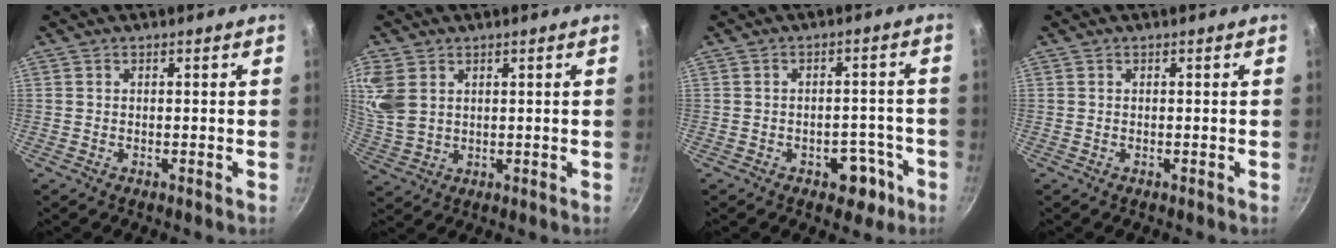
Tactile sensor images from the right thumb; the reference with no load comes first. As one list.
[{"total": 7.7, "force": [2.4, 5.4, 5.0], "torque": [-0.122, -0.002, 0.060]}, {"total": 5.9, "force": [-3.2, 3.8, 3.2], "torque": [-0.014, 0.035, -0.038]}, {"total": 0.0}]